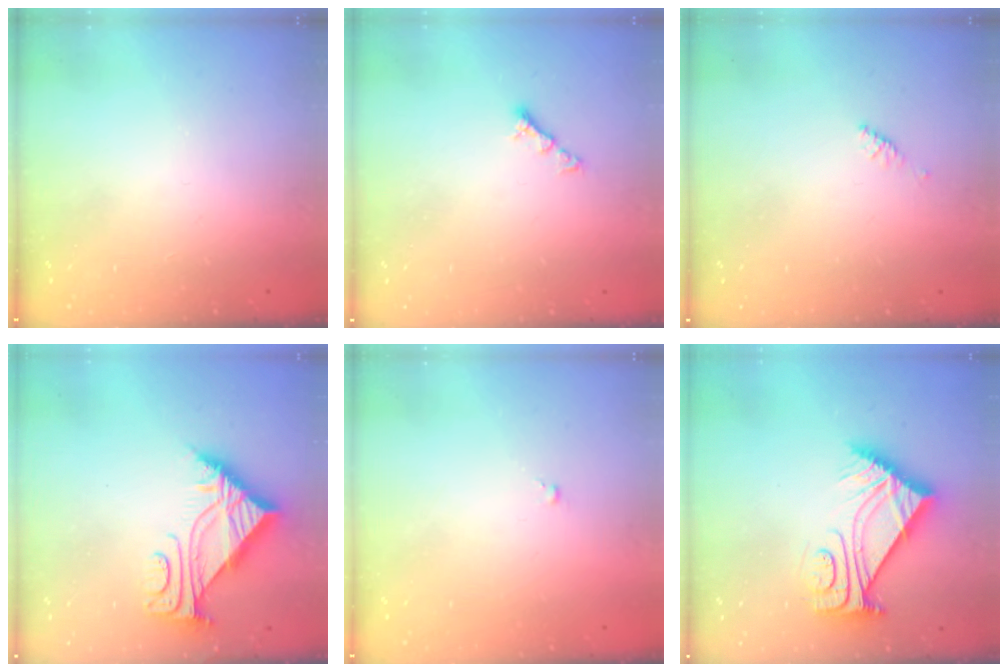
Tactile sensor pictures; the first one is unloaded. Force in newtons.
{"total": 3.4, "press": 3.3, "slide": 0.6}
{"total": 2.4, "press": 2.3, "slide": 0.7}
{"total": 6.6, "press": 6.6, "slide": 0.8}
{"total": 0.0}
{"total": 10.5, "press": 10.5, "slide": 0.8}